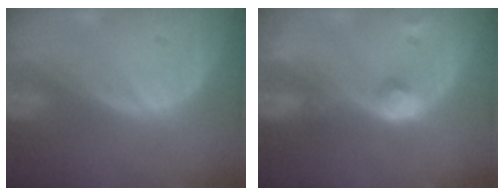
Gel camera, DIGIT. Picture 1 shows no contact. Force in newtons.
{"total": 4.2, "press": 4.0, "slide": 1.4}